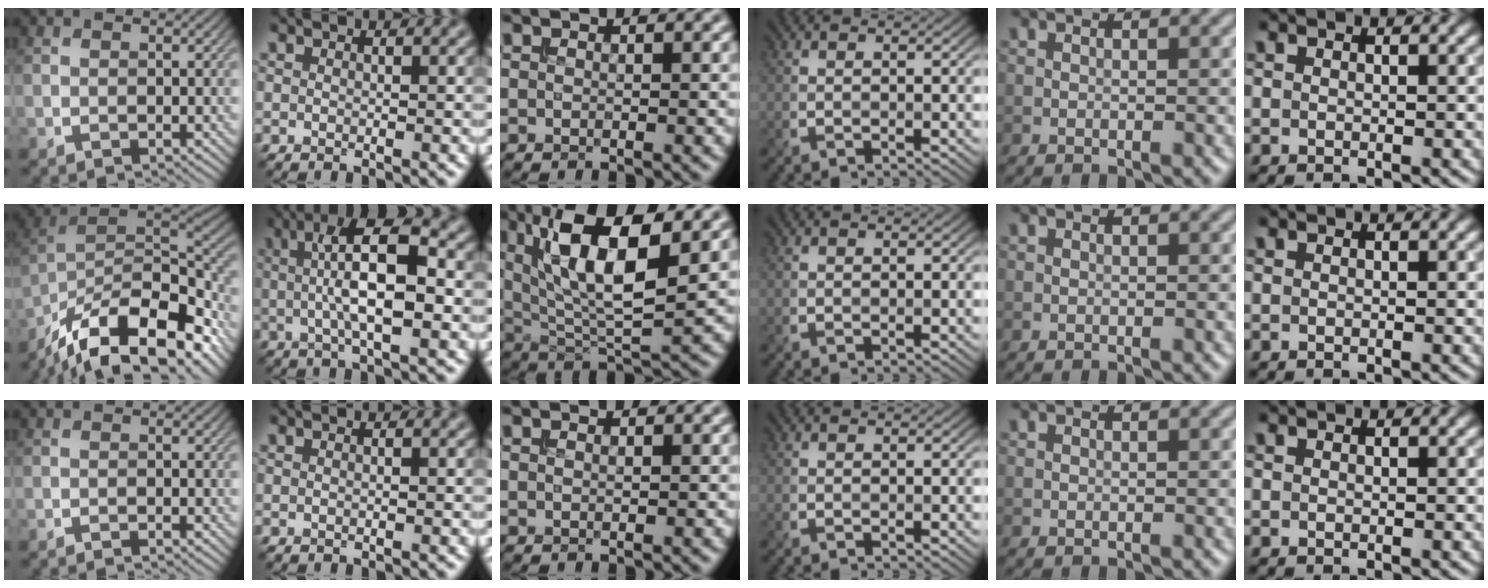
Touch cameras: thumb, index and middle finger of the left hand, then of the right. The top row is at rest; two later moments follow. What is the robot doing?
{"motion": "insert", "object": "bucket"}